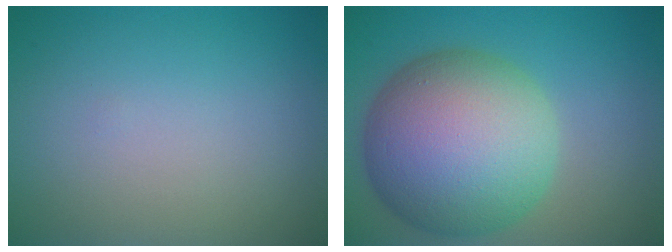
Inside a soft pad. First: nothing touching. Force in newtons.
{"total": 13.6, "press": 13.6, "slide": 0.4}